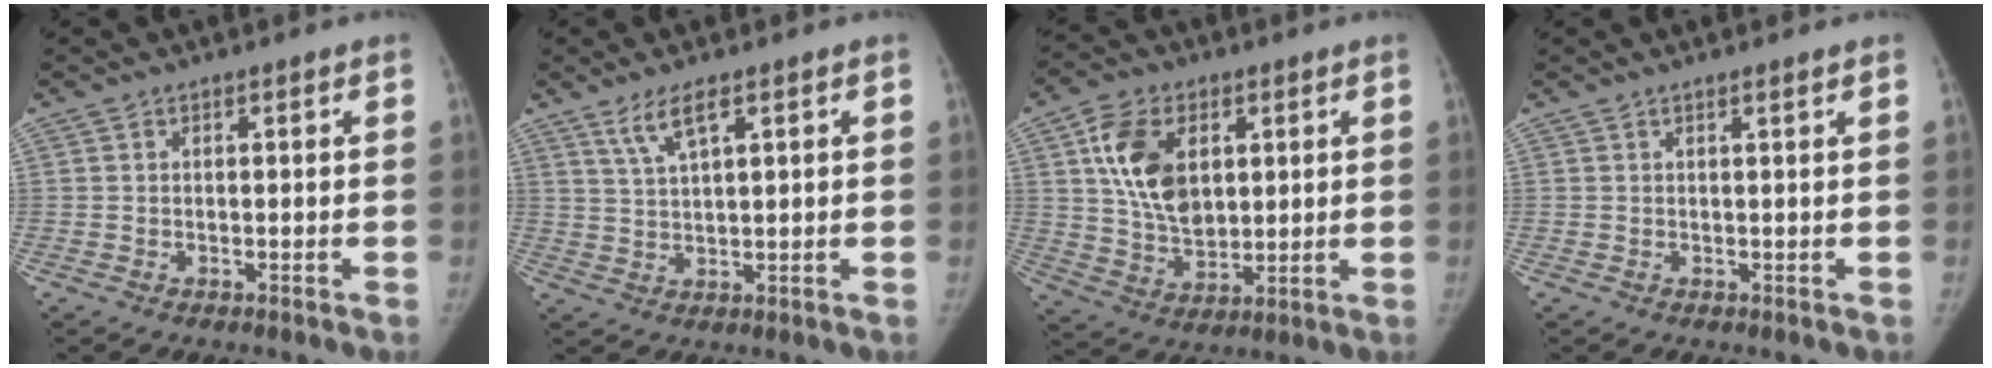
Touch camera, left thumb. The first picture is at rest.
{"total": 5.2, "force": [2.7, 1.7, 4.1], "torque": [-0.079, -0.007, 0.058]}
{"total": 13.7, "force": [3.8, 9.1, 9.4], "torque": [-0.142, -0.016, 0.074]}
{"total": 0.7, "force": [0.4, -0.2, 0.5], "torque": [-0.016, -0.004, 0.011]}